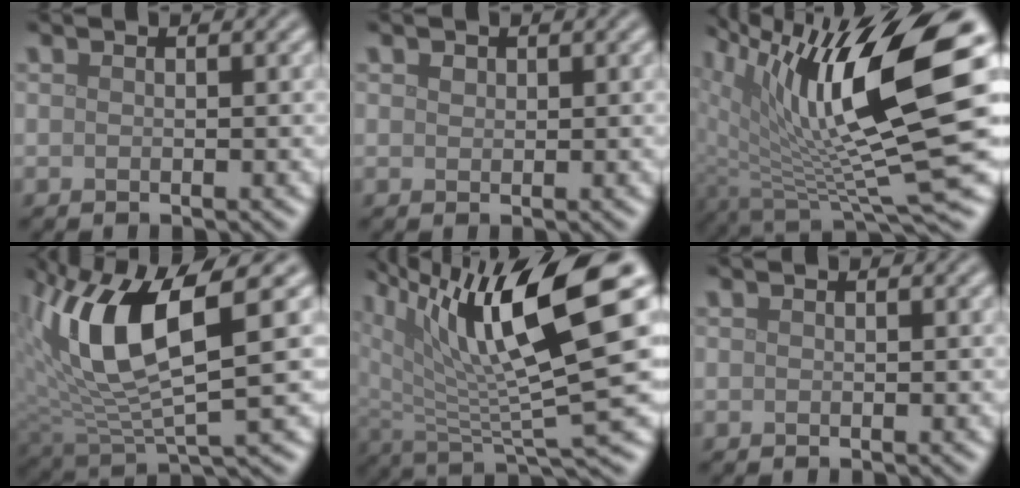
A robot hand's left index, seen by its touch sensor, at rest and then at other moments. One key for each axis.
{"total": 0.6, "fx": 0.4, "fy": 0.5, "fz": 0.2, "tx": -0.004, "ty": -0.002, "tz": 0.008}
{"total": 13.7, "fx": 4.7, "fy": 3.7, "fz": 12.4, "tx": -0.218, "ty": -0.010, "tz": 0.092}
{"total": 10.0, "fx": 2.6, "fy": 3.3, "fz": 9.1, "tx": -0.192, "ty": -0.003, "tz": 0.049}
{"total": 13.4, "fx": 6.1, "fy": 3.1, "fz": 11.5, "tx": -0.196, "ty": 0.005, "tz": 0.112}
{"total": 0.0}